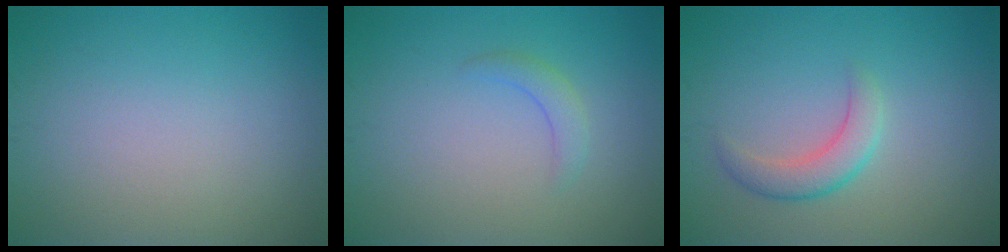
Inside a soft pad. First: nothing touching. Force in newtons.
{"total": 1.5, "press": 1.5, "slide": 0.2}
{"total": 2.7, "press": 2.7, "slide": 0.1}